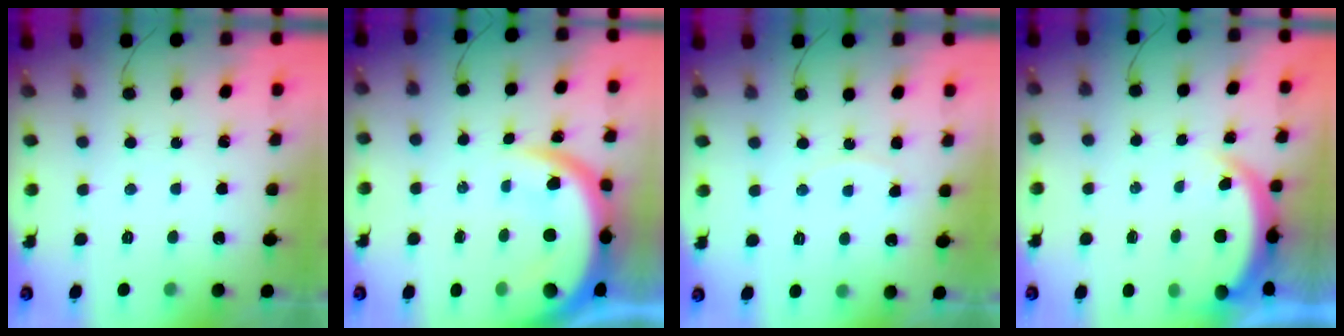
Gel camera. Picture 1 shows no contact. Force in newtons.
{"total": 13.8, "press": 13.7, "slide": 1.3}
{"total": 7.5, "press": 7.5, "slide": 0.5}
{"total": 4.9, "press": 4.8, "slide": 0.8}